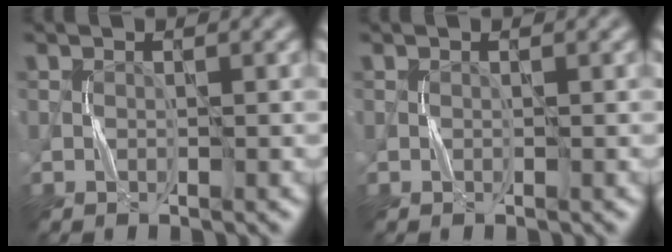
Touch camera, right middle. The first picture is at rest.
{"total": 0.0}